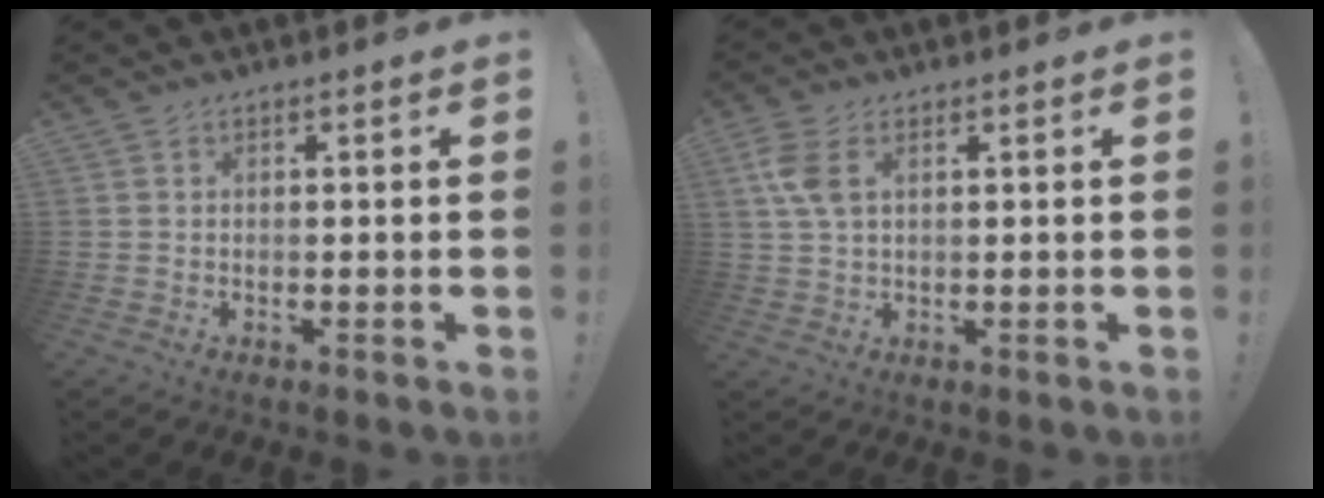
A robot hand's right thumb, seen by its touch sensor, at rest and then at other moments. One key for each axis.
{"total": 6.4, "fx": 2.1, "fy": 3.4, "fz": 5.0, "tx": -0.108, "ty": -0.005, "tz": 0.035}